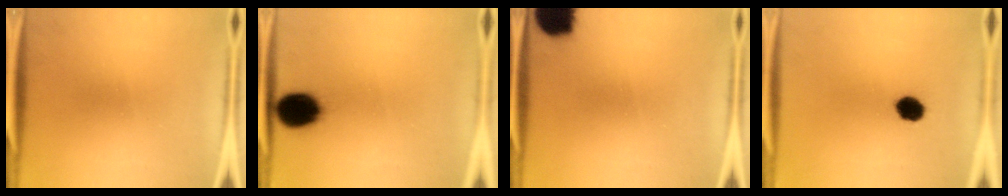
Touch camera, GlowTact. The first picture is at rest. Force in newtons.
{"total": 11.1}
{"total": 11.1}
{"total": 5.4}